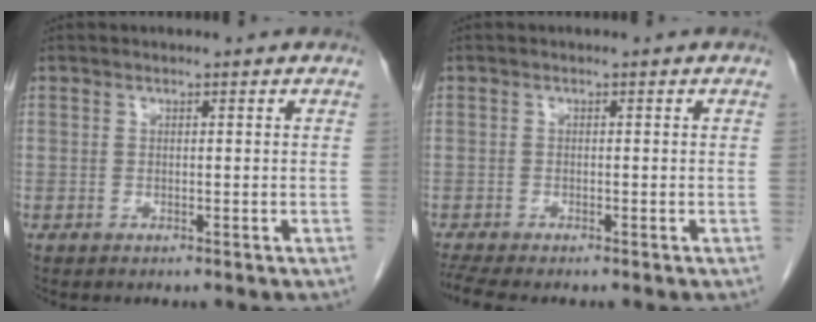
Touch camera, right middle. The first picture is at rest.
{"total": 3.3, "force": [-2.9, -0.1, 1.5], "torque": [-0.031, -0.012, -0.053]}